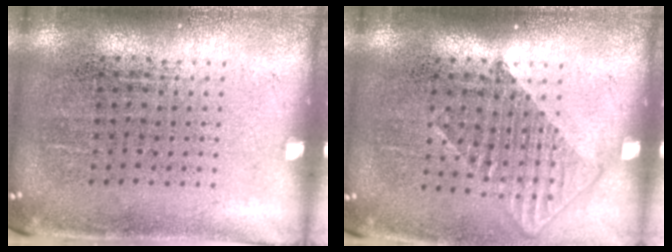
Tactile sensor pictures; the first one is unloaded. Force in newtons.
{"total": 1.2, "press": 1.0, "slide": 0.7}